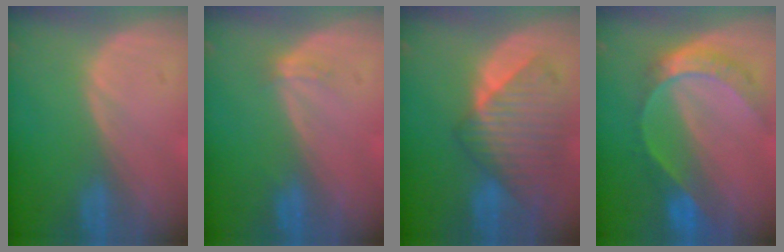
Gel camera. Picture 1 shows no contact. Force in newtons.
{"total": 1.5, "press": 1.1, "slide": 1.0}
{"total": 9.0, "press": 8.1, "slide": 3.9}
{"total": 7.8, "press": 6.4, "slide": 4.4}